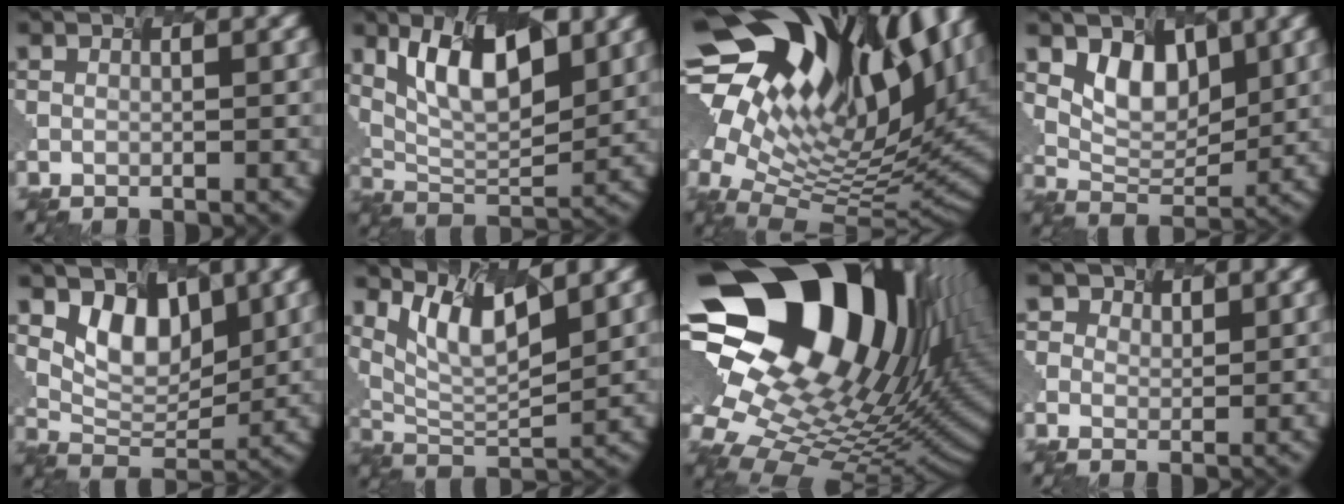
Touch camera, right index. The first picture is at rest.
{"total": 6.9, "force": [2.9, 3.1, 5.4], "torque": [-0.105, -0.006, 0.061]}
{"total": 18.8, "force": [8.0, 9.7, 14.0], "torque": [-0.227, 0.006, 0.163]}
{"total": 3.3, "force": [1.3, 2.3, 2.0], "torque": [-0.043, -0.013, 0.035]}
{"total": 3.8, "force": [1.6, 2.5, 2.4], "torque": [-0.049, -0.015, 0.041]}
{"total": 4.8, "force": [3.0, 1.3, 3.6], "torque": [-0.083, -0.012, 0.073]}
{"total": 21.3, "force": [7.2, 13.5, 14.9], "torque": [-0.291, 0.014, 0.158]}
{"total": 1.4, "force": [0.9, 0.6, -0.8], "torque": [0.003, -0.007, 0.027]}